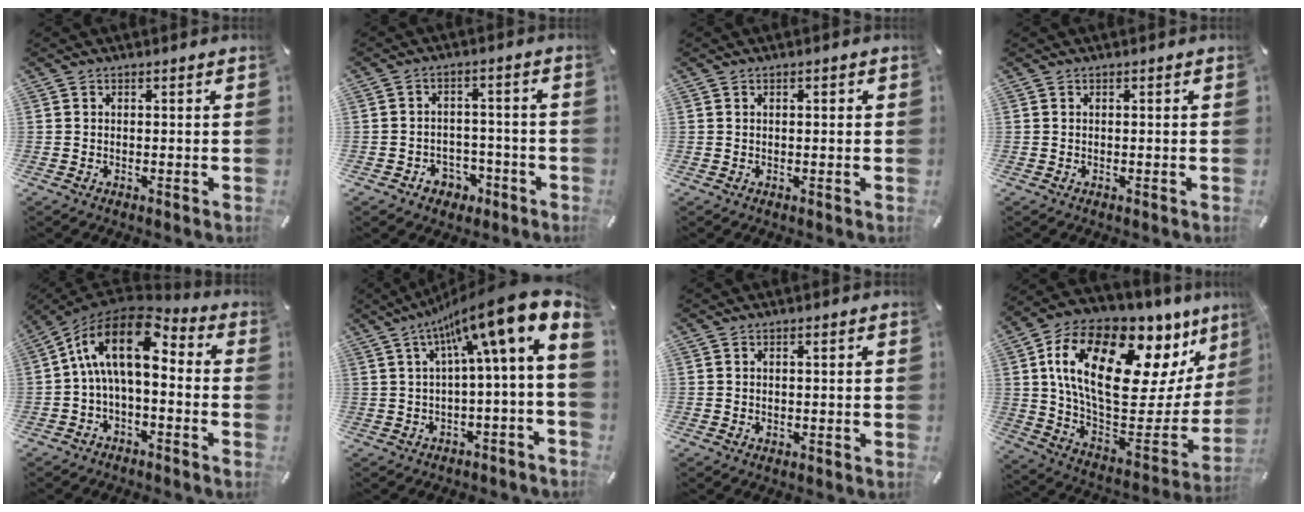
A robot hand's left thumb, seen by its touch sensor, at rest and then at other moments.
{"total": 5.1, "force": [-2.1, 4.4, 1.3], "torque": [-0.023, 0.011, -0.035]}
{"total": 1.0, "force": [0.2, 0.4, 0.9], "torque": [-0.017, 0.005, 0.001]}
{"total": 0.0}
{"total": 15.4, "force": [2.9, 7.8, 13.0], "torque": [-0.259, -0.004, 0.046]}
{"total": 13.8, "force": [6.8, 0.9, 11.9], "torque": [-0.188, -0.069, 0.098]}
{"total": 0.7, "force": [0.2, 0.4, 0.6], "torque": [-0.012, 0.002, 0.003]}
{"total": 24.1, "force": [9.8, 12.8, 18.0], "torque": [-0.313, -0.058, 0.170]}